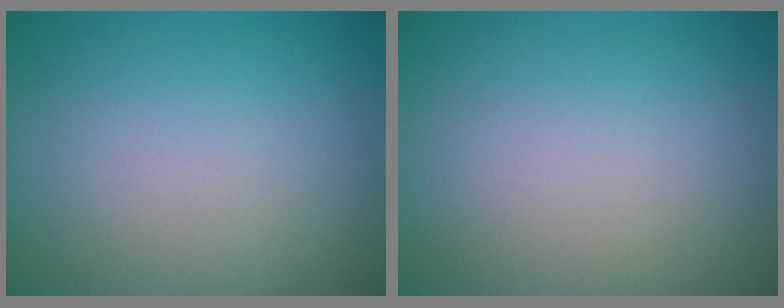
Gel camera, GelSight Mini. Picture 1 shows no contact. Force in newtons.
{"total": 0.0}